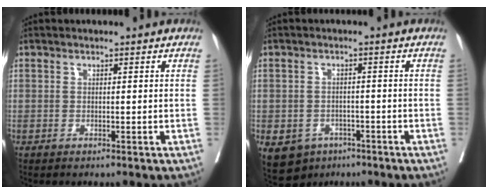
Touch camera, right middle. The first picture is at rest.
{"total": 7.4, "force": [-4.1, 5.8, 2.1], "torque": [-0.039, 0.002, -0.054]}